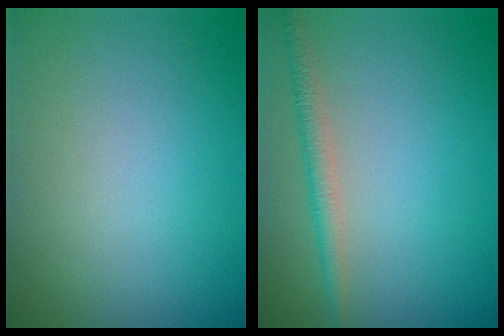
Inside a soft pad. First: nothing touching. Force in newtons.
{"total": 2.1, "press": 2.1, "slide": 0.0}